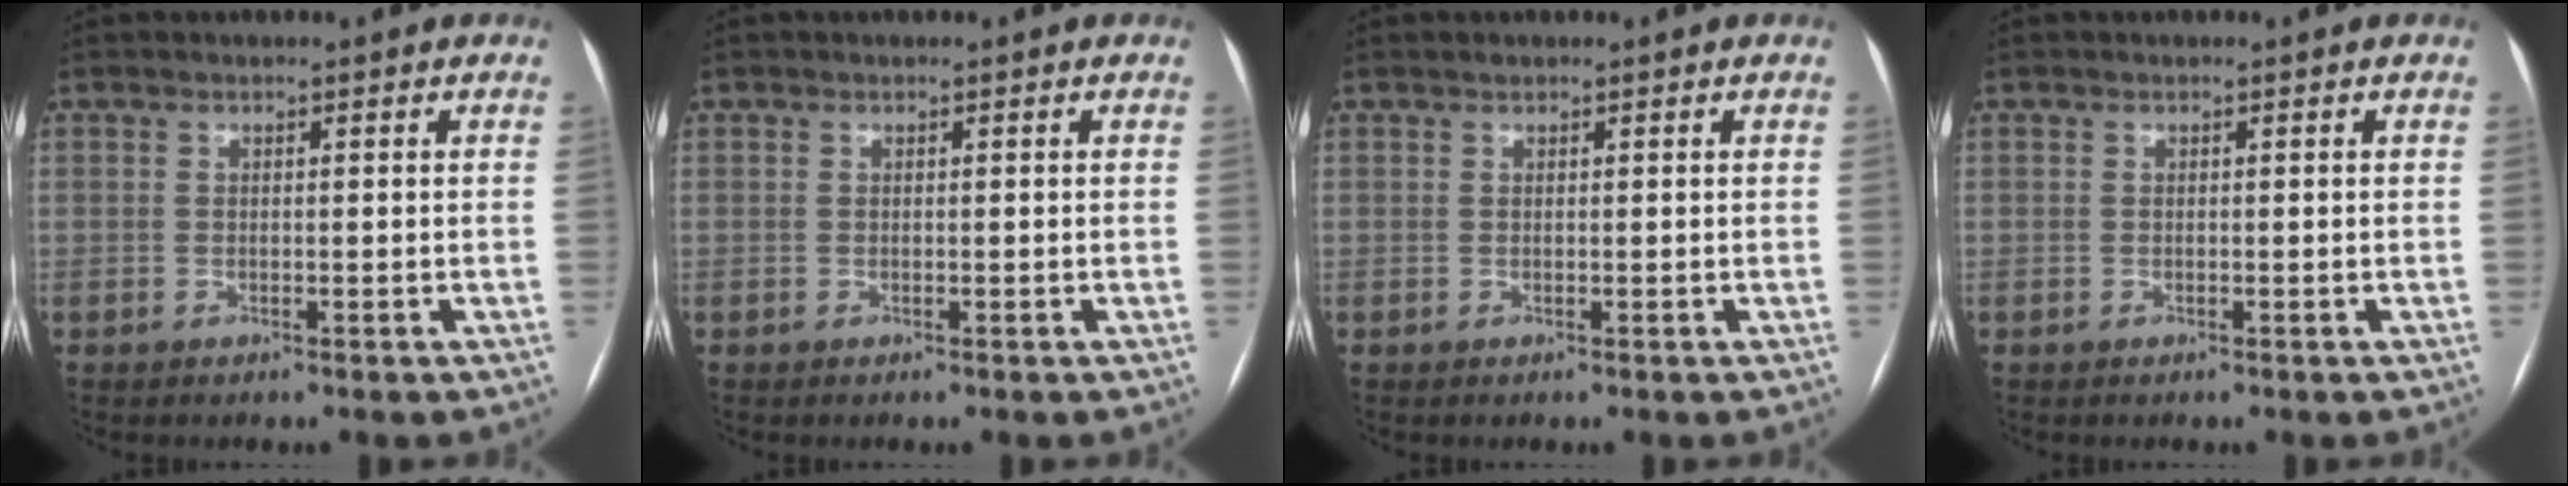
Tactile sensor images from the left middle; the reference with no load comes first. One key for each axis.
{"total": 0.0}
{"total": 0.0}
{"total": 0.0}